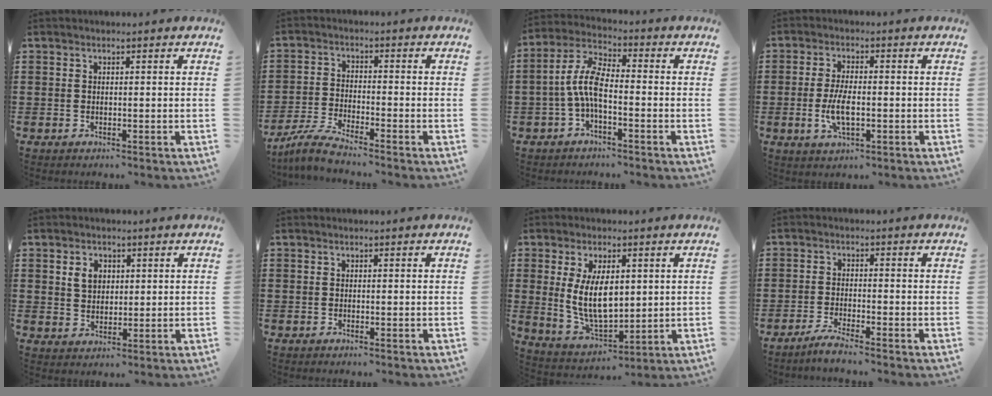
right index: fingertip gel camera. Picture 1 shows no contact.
{"total": 4.6, "force": [-4.3, -0.3, 1.8], "torque": [-0.052, -0.014, -0.086]}
{"total": 7.0, "force": [-1.7, 2.5, 6.3], "torque": [-0.148, -0.004, -0.037]}
{"total": 5.5, "force": [-1.1, 2.3, 4.9], "torque": [-0.105, -0.002, -0.024]}
{"total": 3.5, "force": [1.2, 2.7, 1.9], "torque": [-0.047, 0.012, 0.020]}
{"total": 0.0}
{"total": 9.4, "force": [1.4, 4.7, 8.0], "torque": [-0.168, 0.000, 0.021]}
{"total": 2.6, "force": [-2.4, -0.5, 1.1], "torque": [-0.026, -0.001, -0.048]}